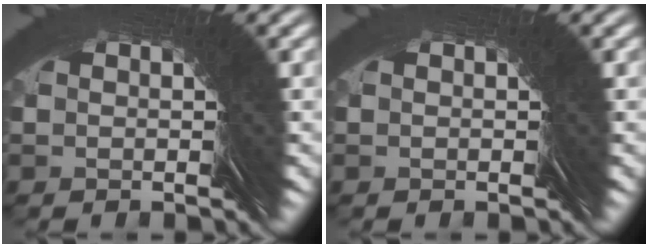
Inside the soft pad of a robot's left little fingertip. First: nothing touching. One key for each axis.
{"total": 0.0}